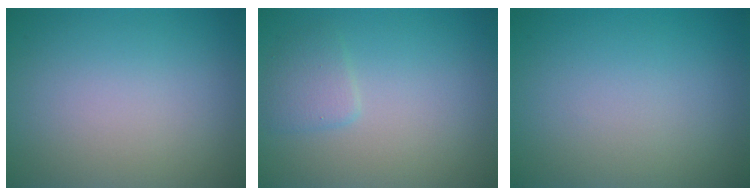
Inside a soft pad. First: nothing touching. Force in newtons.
{"total": 1.6, "press": 1.6, "slide": 0.0}
{"total": 0.0}